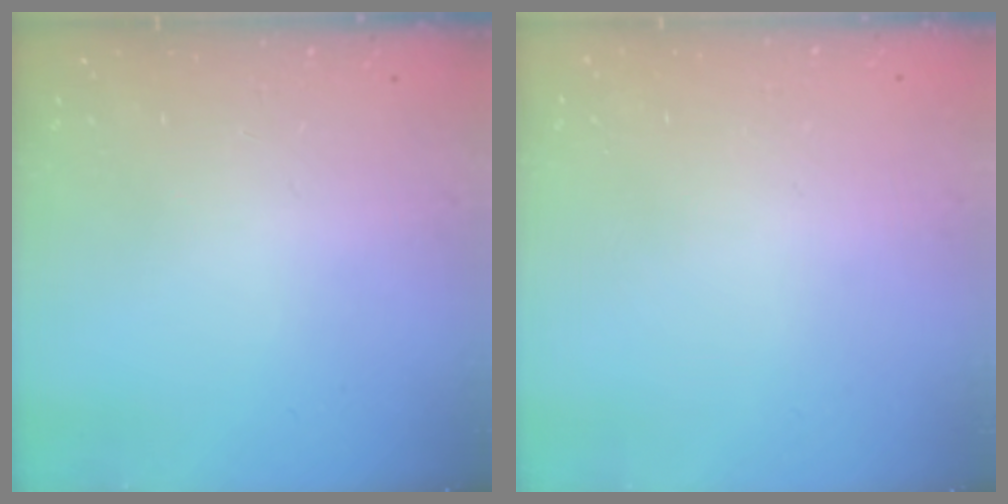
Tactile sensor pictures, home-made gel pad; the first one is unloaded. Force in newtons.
{"total": 0.0}